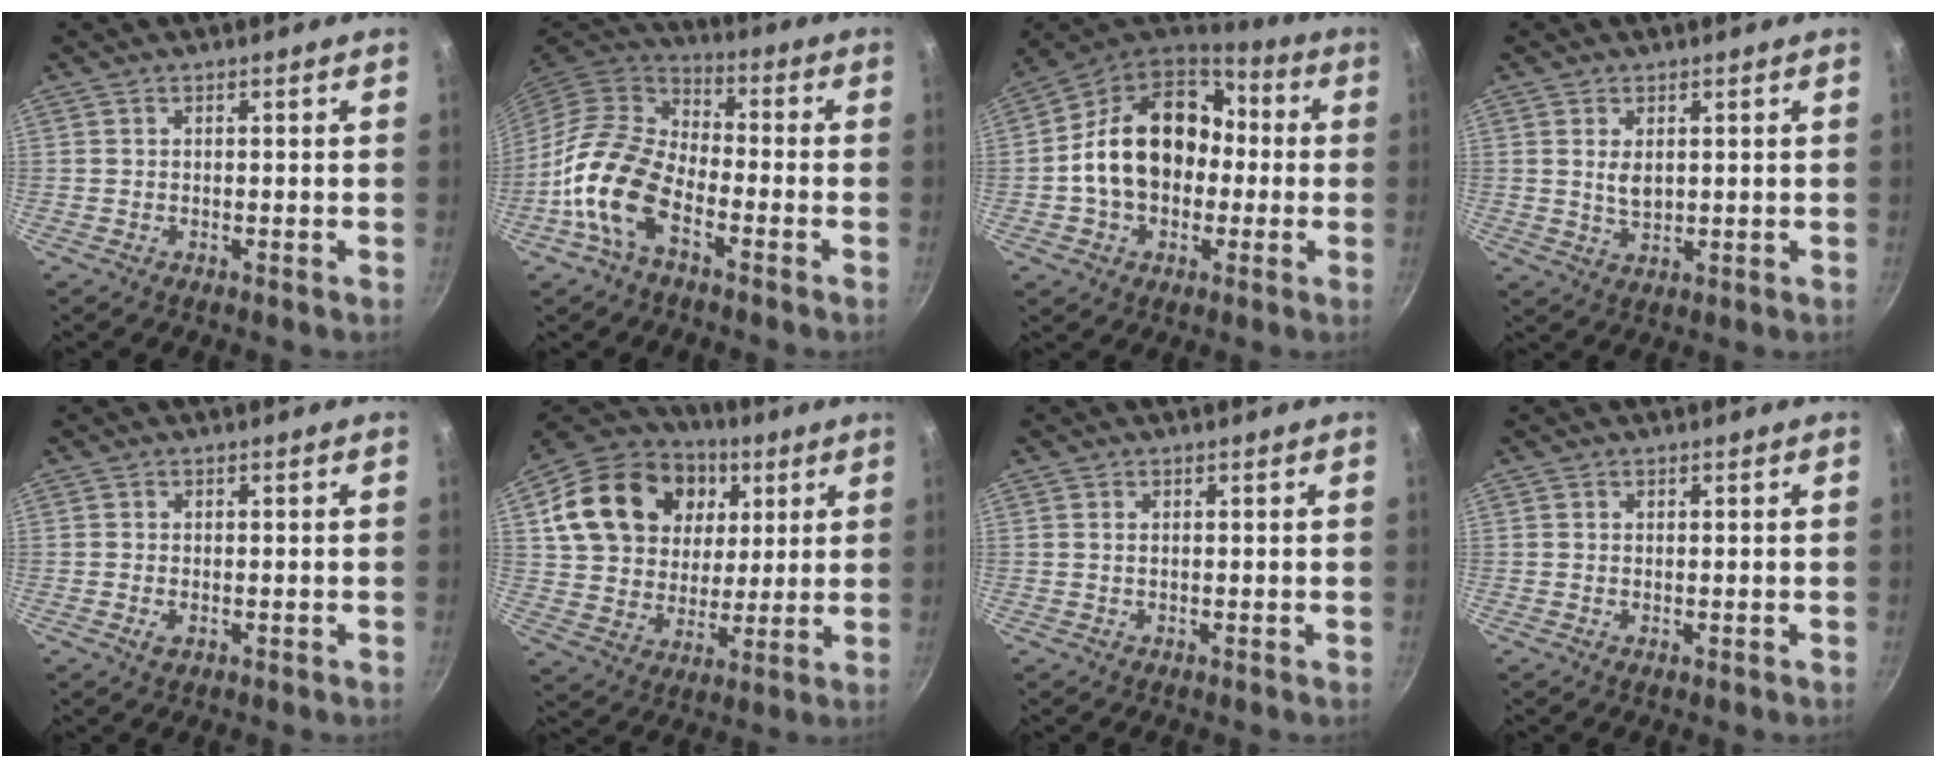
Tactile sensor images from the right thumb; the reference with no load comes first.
{"total": 14.8, "force": [-6.3, 8.3, 10.6], "torque": [-0.190, 0.048, -0.139]}
{"total": 20.1, "force": [-0.2, 15.1, 13.3], "torque": [-0.203, 0.053, -0.009]}
{"total": 3.8, "force": [1.0, 2.2, 2.9], "torque": [-0.050, -0.009, 0.022]}
{"total": 1.8, "force": [-0.5, 1.1, 1.3], "torque": [-0.025, -0.003, -0.008]}
{"total": 23.0, "force": [7.5, 17.6, 12.8], "torque": [-0.214, 0.007, 0.132]}
{"total": 0.8, "force": [0.2, 0.5, 0.7], "torque": [-0.011, 0.001, 0.003]}
{"total": 0.0}